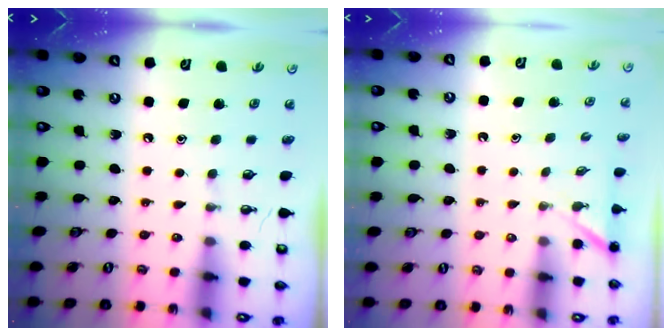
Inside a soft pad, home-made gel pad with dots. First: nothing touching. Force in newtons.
{"total": 1.5, "press": 1.5, "slide": 0.1}